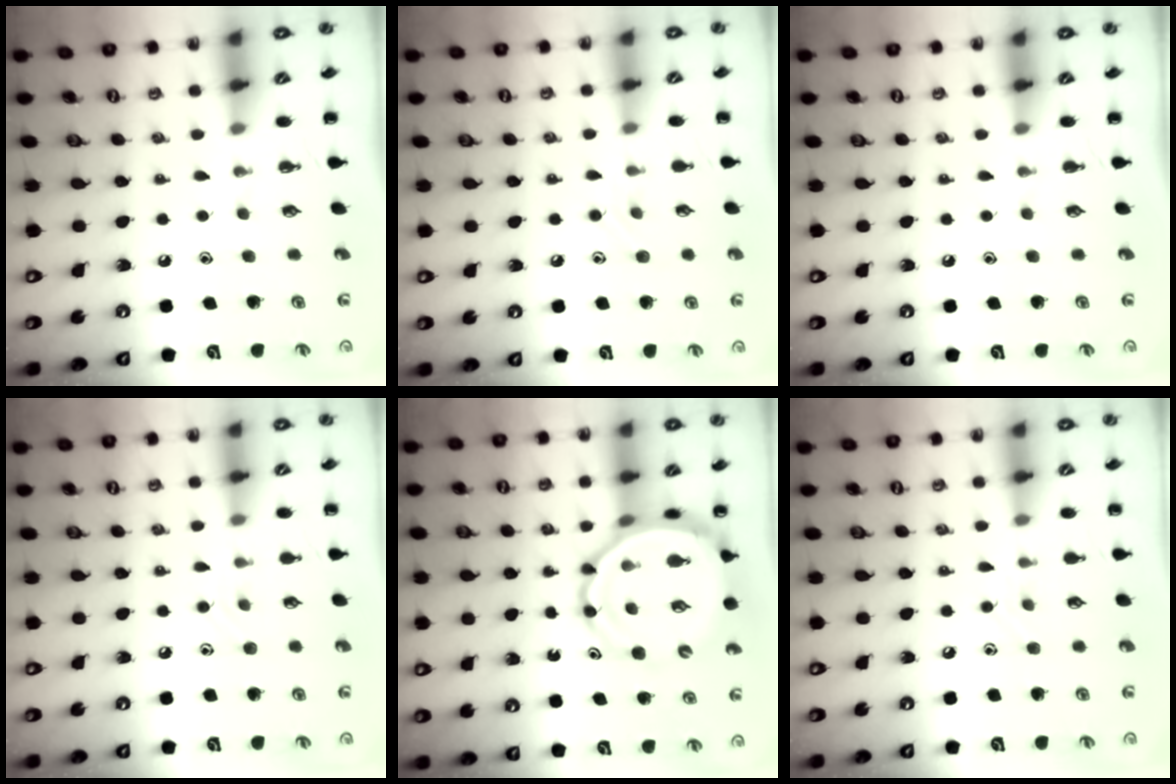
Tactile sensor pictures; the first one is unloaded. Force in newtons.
{"total": 7.5, "press": 7.3, "slide": 1.6}
{"total": 0.0}
{"total": 6.4, "press": 6.2, "slide": 1.8}
{"total": 10.7, "press": 10.1, "slide": 3.4}
{"total": 7.1, "press": 6.9, "slide": 1.5}